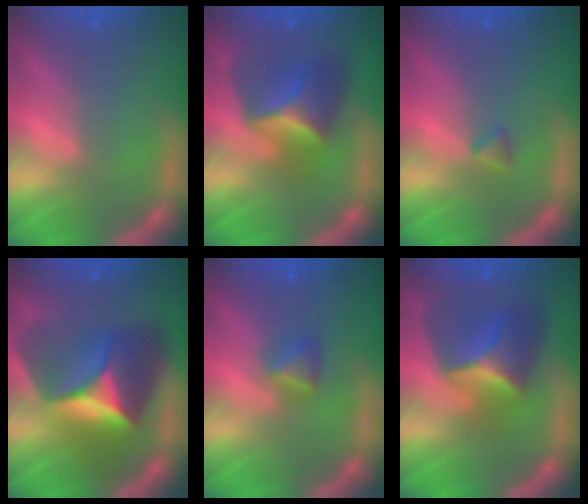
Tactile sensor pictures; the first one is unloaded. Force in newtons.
{"total": 5.9}
{"total": 0.9}
{"total": 9.5}
{"total": 1.9}
{"total": 6.4}